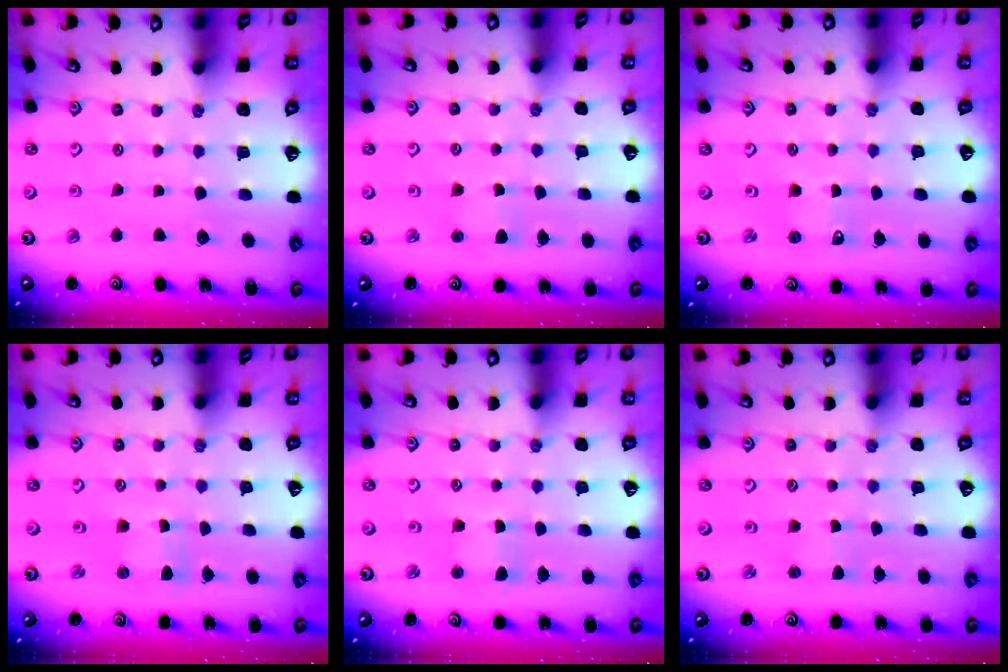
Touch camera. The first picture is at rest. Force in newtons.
{"total": 1.5, "press": 1.5, "slide": 0.2}
{"total": 0.0}
{"total": 0.0}
{"total": 0.9, "press": 0.9, "slide": 0.2}
{"total": 0.8, "press": 0.8, "slide": 0.1}